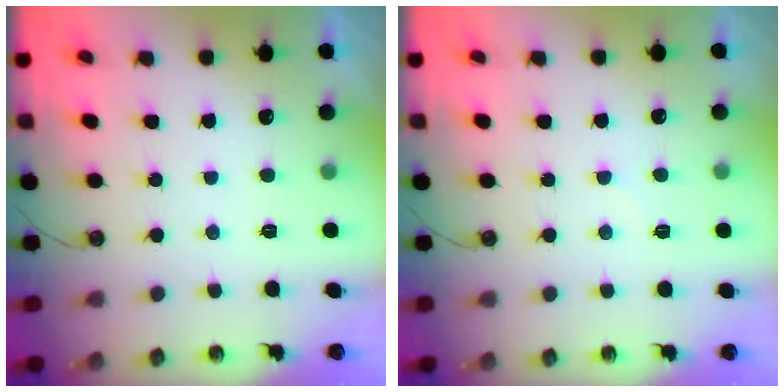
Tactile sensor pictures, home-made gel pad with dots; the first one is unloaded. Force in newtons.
{"total": 4.6, "press": 4.6, "slide": 0.6}